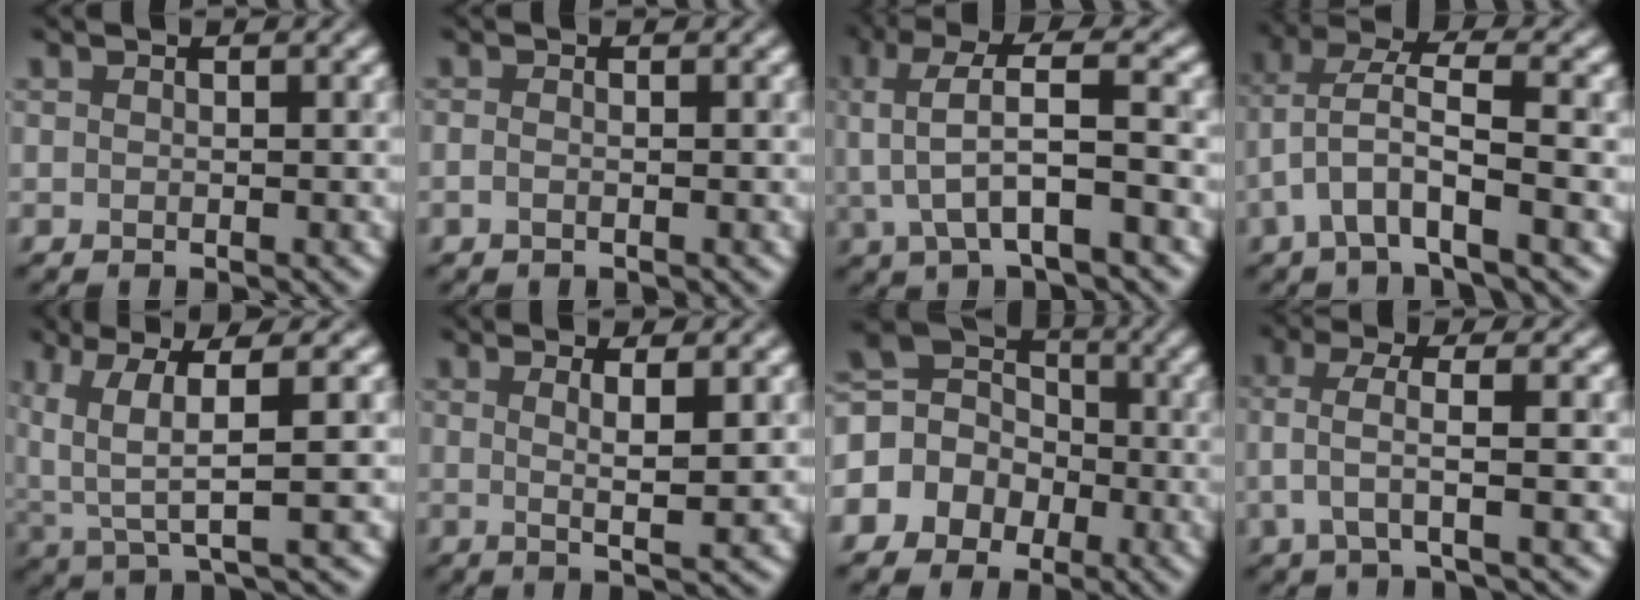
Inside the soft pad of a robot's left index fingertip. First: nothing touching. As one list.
[{"total": 0.8, "force": [-0.4, 0.3, 0.6], "torque": [-0.010, 0.000, -0.007]}, {"total": 6.2, "force": [-0.2, 1.8, 5.9], "torque": [-0.113, 0.015, -0.003]}, {"total": 5.6, "force": [-1.3, 1.8, 5.1], "torque": [-0.101, 0.017, -0.030]}, {"total": 5.6, "force": [1.7, 1.3, 5.2], "torque": [-0.112, 0.001, 0.039]}, {"total": 3.6, "force": [0.7, 0.7, 3.4], "torque": [-0.053, -0.002, 0.014]}, {"total": 6.6, "force": [-1.3, 6.0, 2.5], "torque": [-0.048, 0.009, -0.047]}, {"total": 2.7, "force": [-0.1, 0.6, 2.7], "torque": [-0.058, 0.010, 0.000]}]